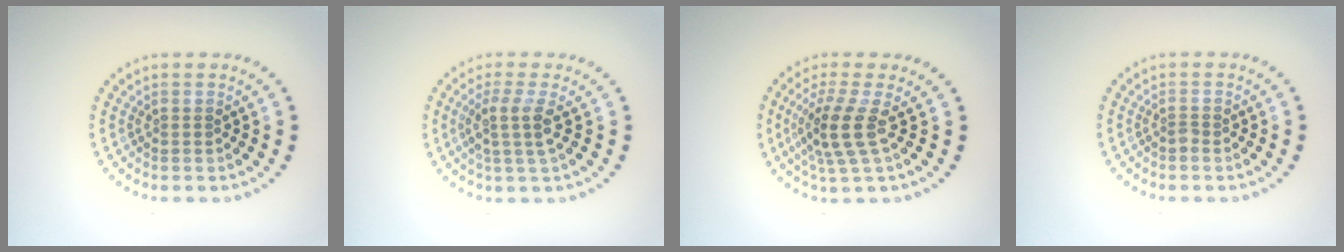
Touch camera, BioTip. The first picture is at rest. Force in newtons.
{"total": 2.7, "press": 2.1, "slide": 1.6}
{"total": 3.6, "press": 2.7, "slide": 2.3}
{"total": 0.7, "press": 0.5, "slide": 0.4}